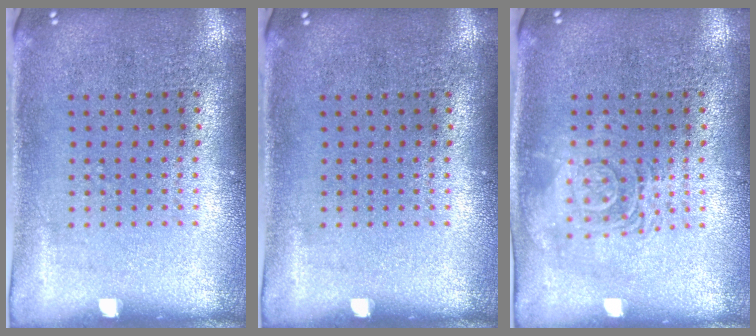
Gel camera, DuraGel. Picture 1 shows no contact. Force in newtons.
{"total": 0.0}
{"total": 2.8, "press": 2.8, "slide": 0.4}